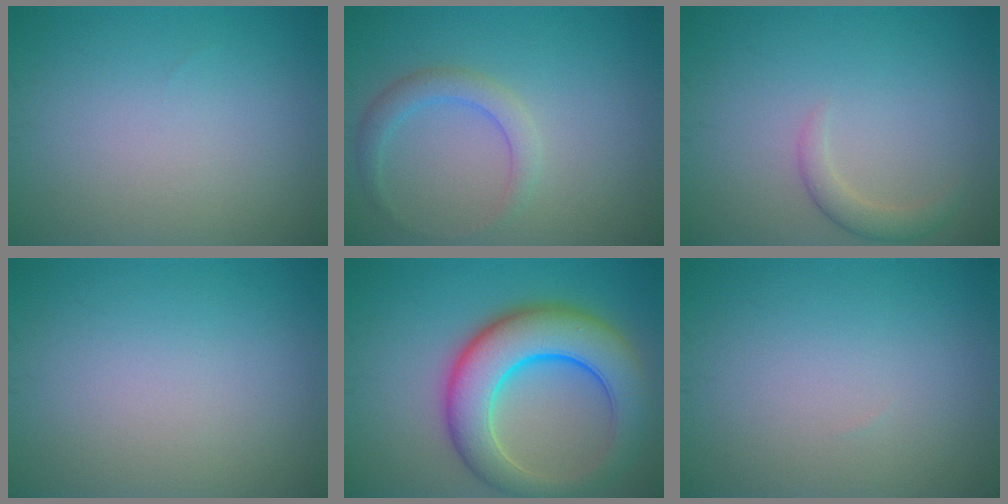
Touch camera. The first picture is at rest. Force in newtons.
{"total": 2.4, "press": 2.4, "slide": 0.1}
{"total": 1.8, "press": 1.8, "slide": 0.2}
{"total": 0.0}
{"total": 9.7, "press": 9.7, "slide": 0.2}
{"total": 0.0}